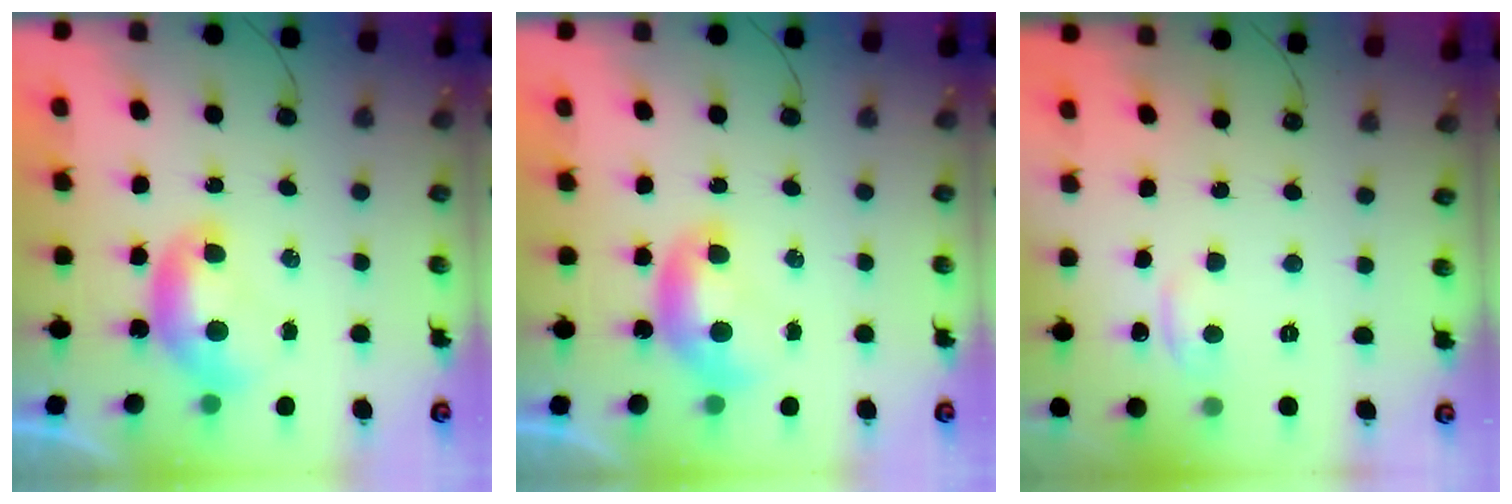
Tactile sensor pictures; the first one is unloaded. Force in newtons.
{"total": 0.0}
{"total": 1.0, "press": 0.8, "slide": 0.7}